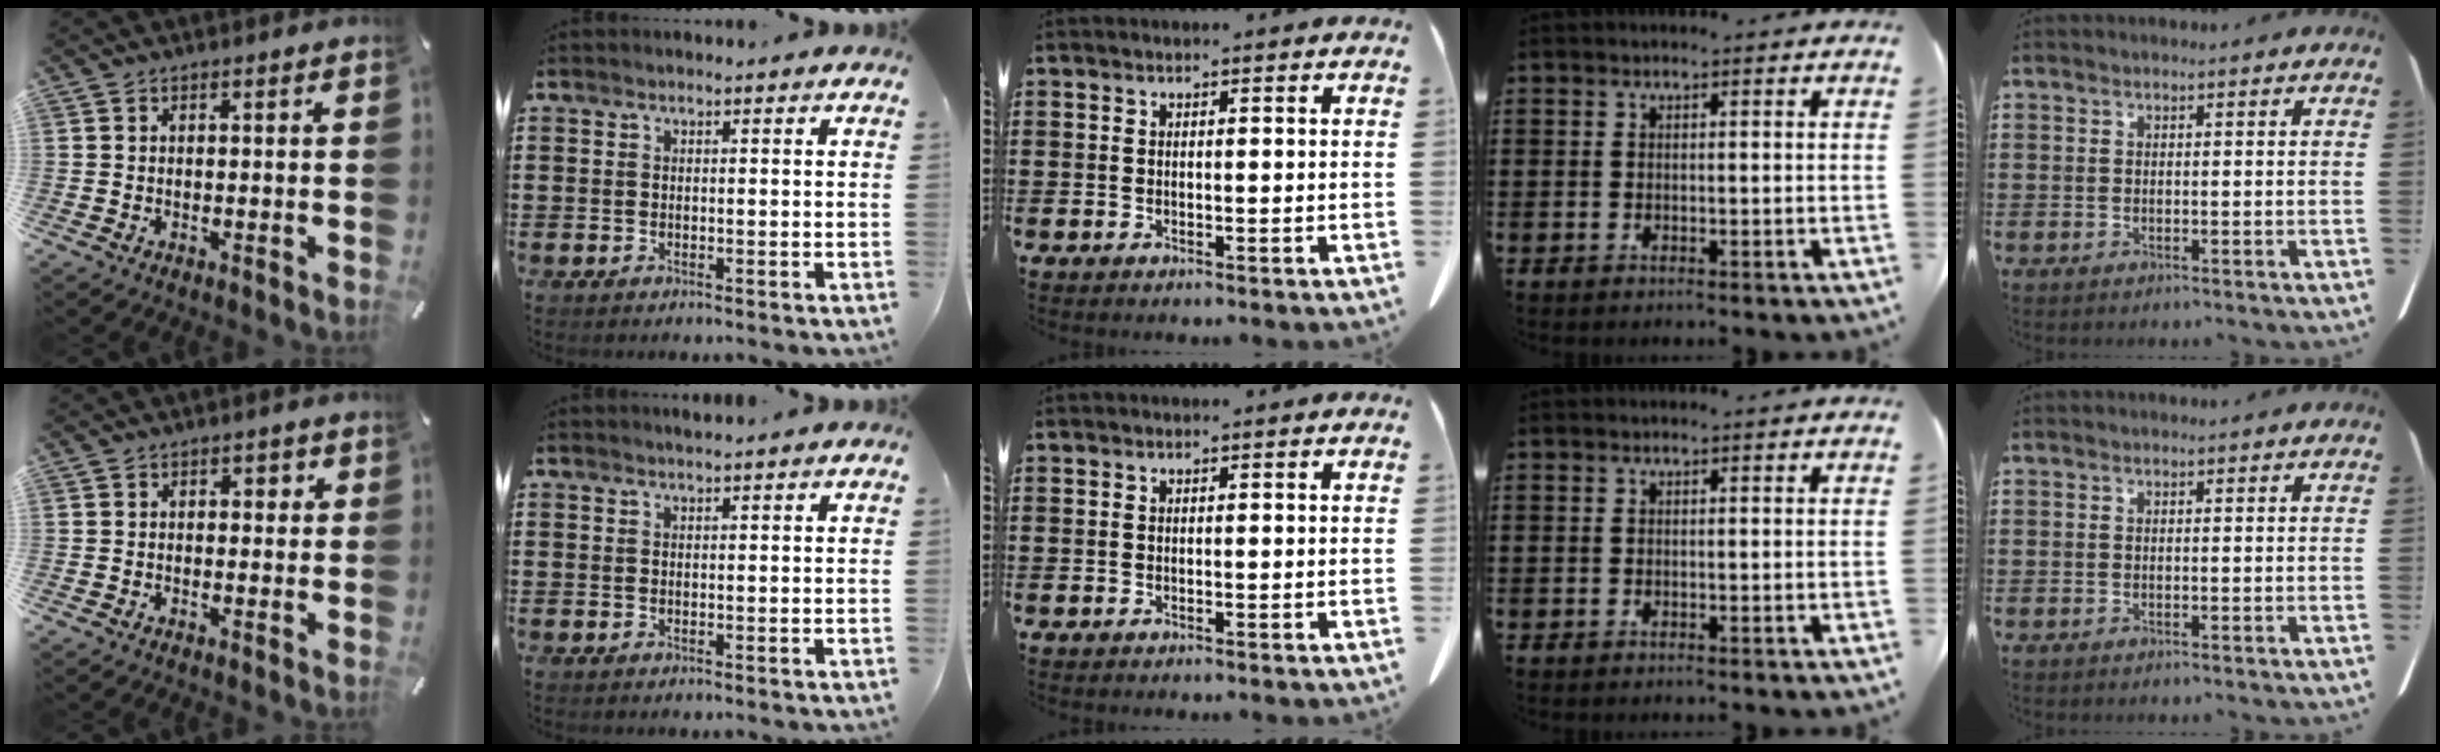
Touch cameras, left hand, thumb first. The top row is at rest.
{"thumb": {"total": 1.4, "force": [0.2, 1.1, 0.9], "torque": [-0.002, 0.002, -0.002]}, "index": {"total": 0.9, "force": [0.8, -0.1, 0.4], "torque": [-0.007, -0.002, 0.015]}}